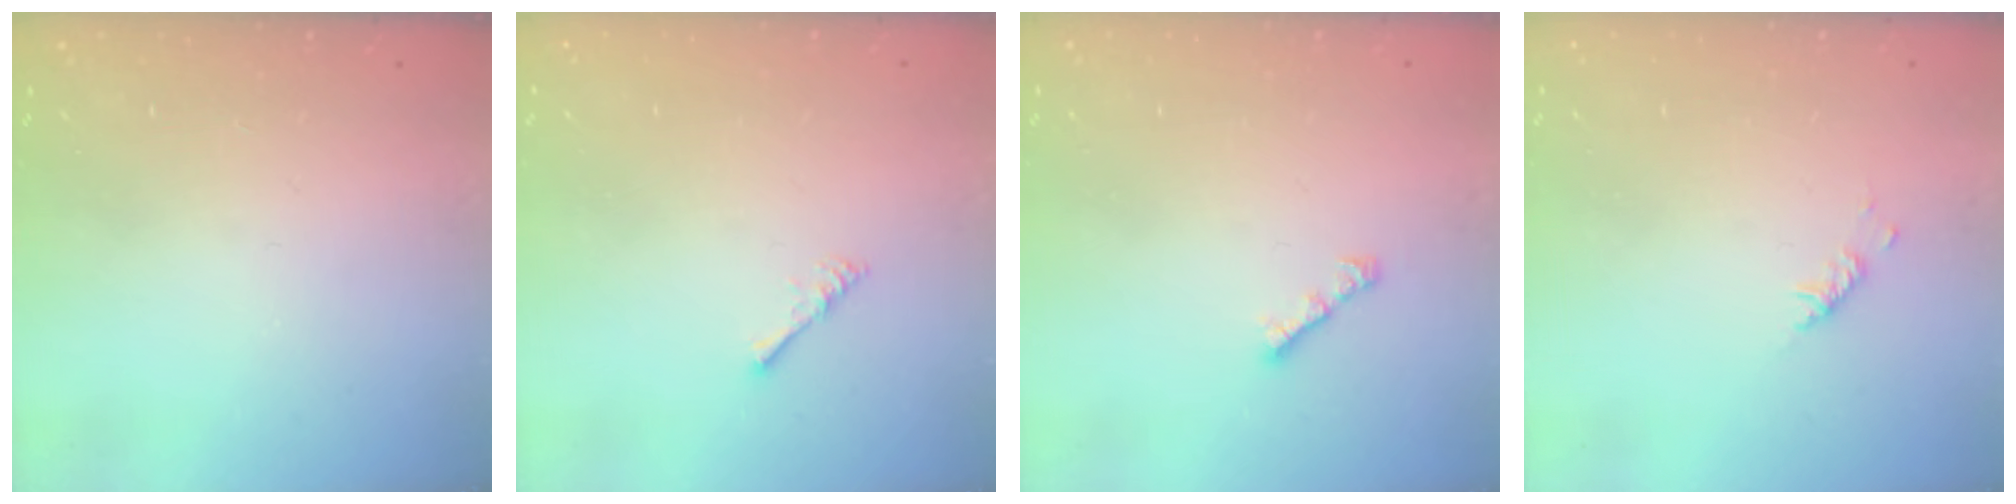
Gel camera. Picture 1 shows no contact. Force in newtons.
{"total": 1.7, "press": 1.6, "slide": 0.4}
{"total": 2.6, "press": 2.5, "slide": 0.7}
{"total": 2.9, "press": 2.9, "slide": 0.6}